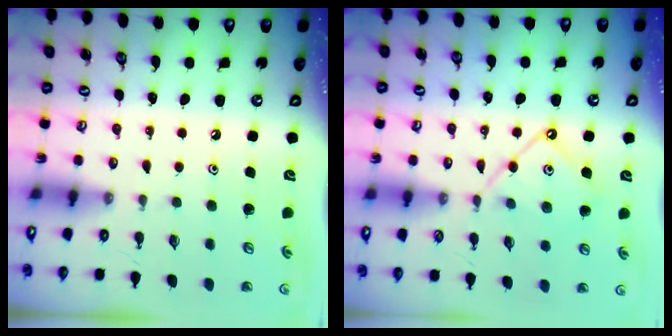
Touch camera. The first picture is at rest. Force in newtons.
{"total": 10.3, "press": 10.3, "slide": 1.0}